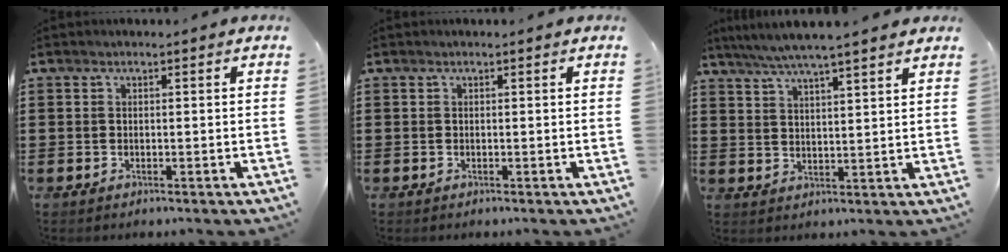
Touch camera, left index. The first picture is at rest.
{"total": 0.0}
{"total": 4.9, "force": [4.3, -0.3, 2.3], "torque": [-0.058, -0.019, 0.075]}